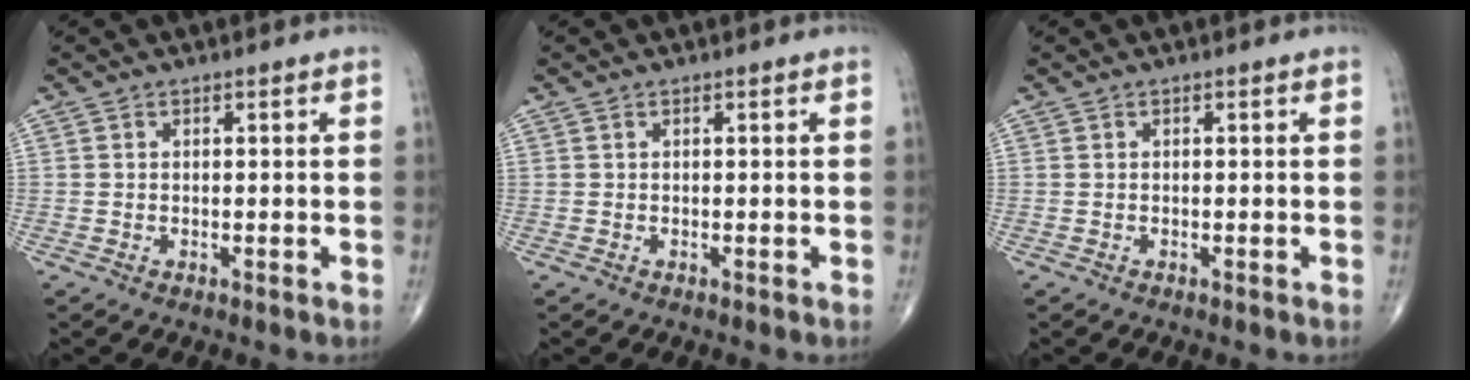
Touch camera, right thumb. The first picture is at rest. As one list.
[{"total": 0.0}, {"total": 0.0}]